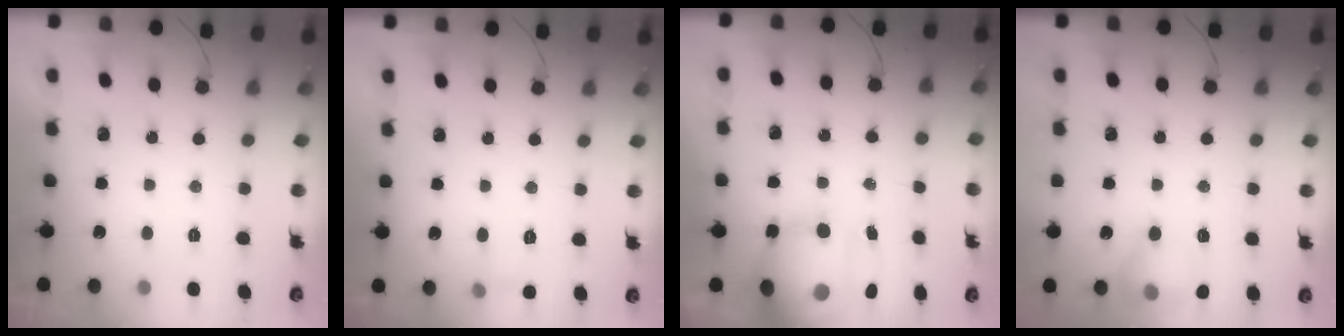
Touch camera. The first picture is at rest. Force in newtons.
{"total": 3.7, "press": 3.5, "slide": 1.2}
{"total": 20.5, "press": 19.9, "slide": 4.9}
{"total": 12.8, "press": 12.8, "slide": 1.0}